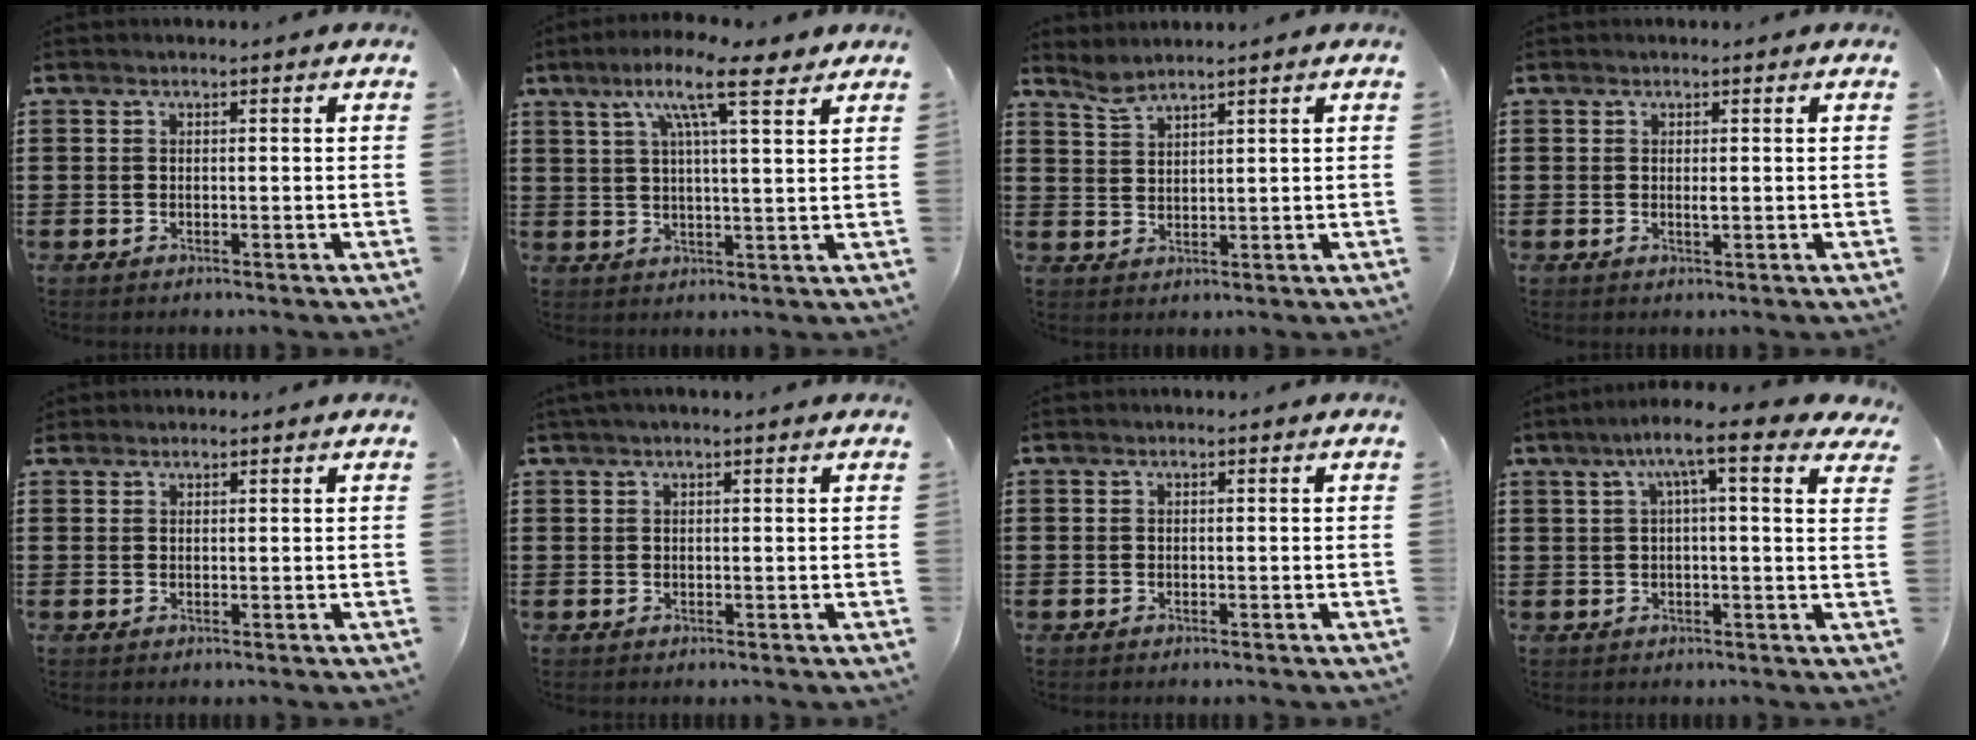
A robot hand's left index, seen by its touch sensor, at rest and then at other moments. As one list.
[{"total": 10.8, "force": [6.7, 2.2, 8.2], "torque": [-0.152, -0.011, 0.110]}, {"total": 2.4, "force": [2.2, 0.2, 0.9], "torque": [-0.024, 0.000, 0.043]}, {"total": 0.9, "force": [0.0, 0.1, 0.9], "torque": [-0.018, -0.004, 0.000]}, {"total": 1.0, "force": [1.0, 0.4, 0.1], "torque": [-0.005, 0.002, 0.019]}, {"total": 1.1, "force": [0.7, 0.1, 0.8], "torque": [-0.016, 0.001, 0.013]}, {"total": 0.0}, {"total": 7.7, "force": [4.3, 0.5, 6.4], "torque": [-0.125, -0.004, 0.069]}]